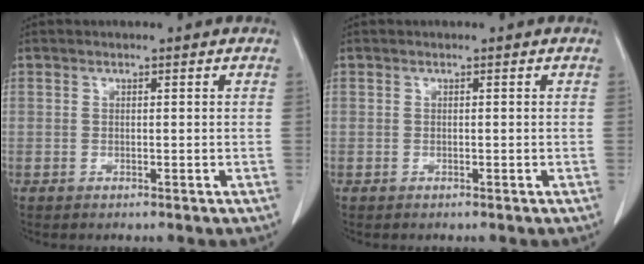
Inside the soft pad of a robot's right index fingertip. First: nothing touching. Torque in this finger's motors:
{"motor_torque": [0.00, 0.00, 0.00, 0.00]}